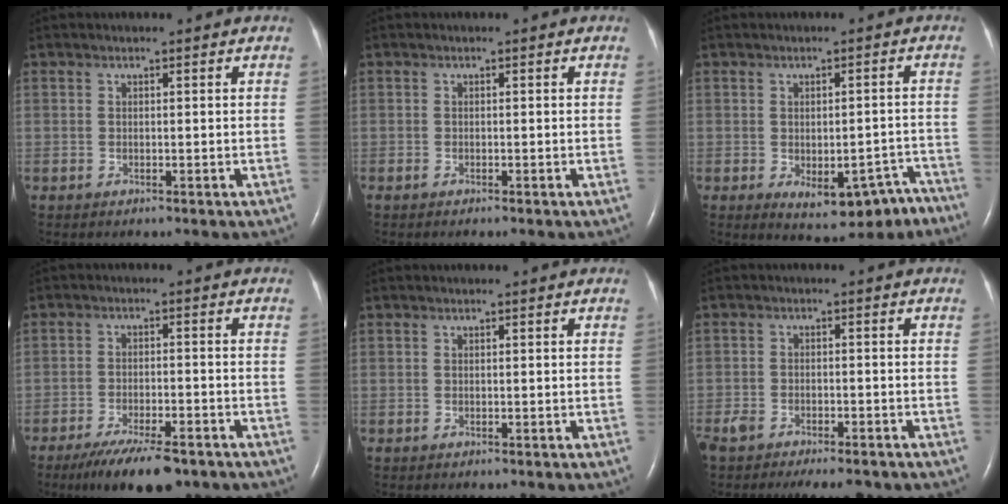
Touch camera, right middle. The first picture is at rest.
{"total": 0.6, "force": [-0.5, 0.1, 0.3], "torque": [-0.010, -0.002, -0.007]}
{"total": 8.6, "force": [-5.3, 4.0, 5.4], "torque": [-0.053, 0.021, -0.058]}
{"total": 9.8, "force": [-7.2, 2.4, 6.2], "torque": [-0.105, -0.017, -0.115]}
{"total": 0.0}
{"total": 12.0, "force": [-9.5, 4.1, 6.0], "torque": [-0.124, -0.010, -0.134]}